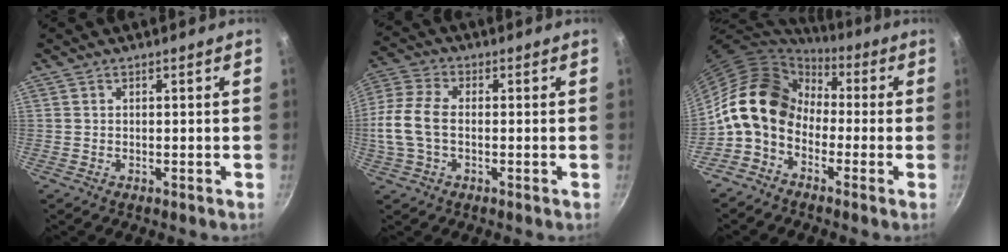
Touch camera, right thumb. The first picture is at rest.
{"total": 10.2, "force": [-0.8, 6.2, 8.0], "torque": [-0.170, 0.021, -0.028]}
{"total": 13.1, "force": [-0.7, 10.2, 8.2], "torque": [-0.114, 0.036, -0.036]}